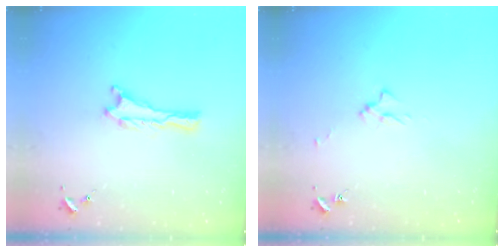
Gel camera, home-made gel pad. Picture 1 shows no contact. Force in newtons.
{"total": 2.5, "press": 2.5, "slide": 0.4}